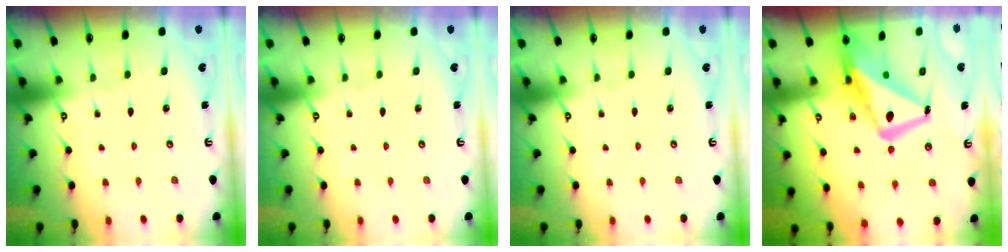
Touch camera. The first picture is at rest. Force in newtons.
{"total": 0.0}
{"total": 0.0}
{"total": 16.9, "press": 16.8, "slide": 1.9}